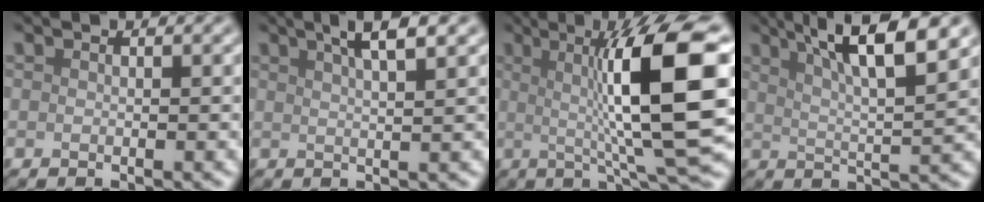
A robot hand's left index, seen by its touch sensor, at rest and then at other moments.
{"total": 4.0, "force": [2.4, 0.9, 3.1], "torque": [-0.024, 0.014, 0.020]}
{"total": 11.8, "force": [1.4, 1.9, 11.6], "torque": [-0.158, 0.006, 0.025]}
{"total": 8.0, "force": [4.5, 1.6, 6.4], "torque": [-0.080, 0.018, 0.055]}